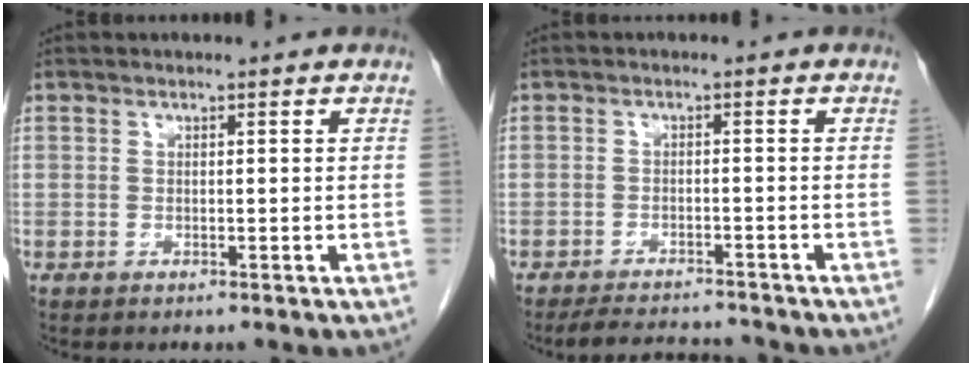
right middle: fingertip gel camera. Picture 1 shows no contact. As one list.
[{"total": 6.3, "force": [-6.1, 0.8, 1.4], "torque": [-0.023, -0.003, -0.094]}]